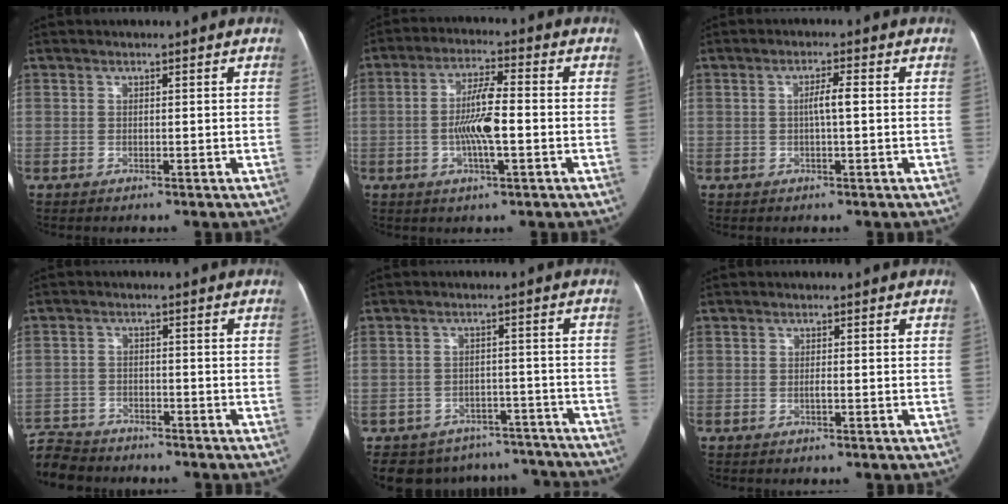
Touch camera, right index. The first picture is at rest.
{"total": 8.3, "force": [-1.4, 1.3, 8.0], "torque": [-0.156, 0.006, -0.028]}
{"total": 2.8, "force": [0.0, 0.2, 2.8], "torque": [-0.049, 0.005, 0.000]}
{"total": 8.6, "force": [-7.8, 3.5, 1.1], "torque": [-0.033, 0.003, -0.132]}
{"total": 14.8, "force": [-13.0, 6.9, 1.9], "torque": [-0.030, 0.035, -0.147]}
{"total": 0.6, "force": [-0.2, 0.1, 0.6], "torque": [-0.013, 0.001, -0.004]}